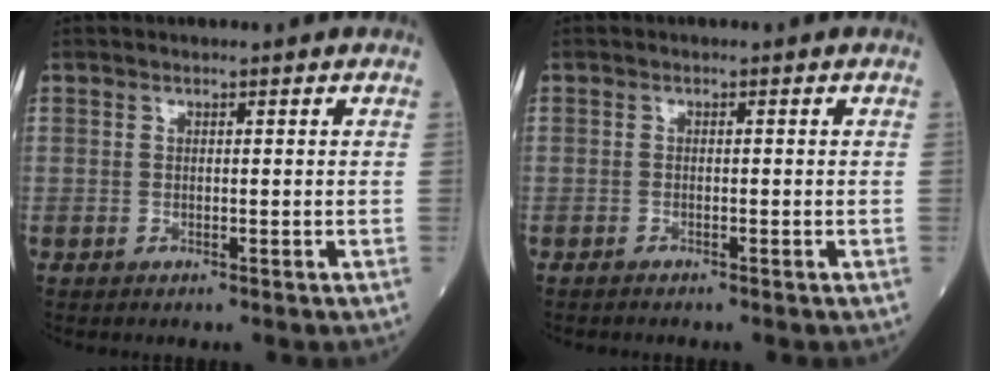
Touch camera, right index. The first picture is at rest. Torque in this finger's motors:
{"motor_torque": [-0.07, -0.04, -0.08, 0.01]}